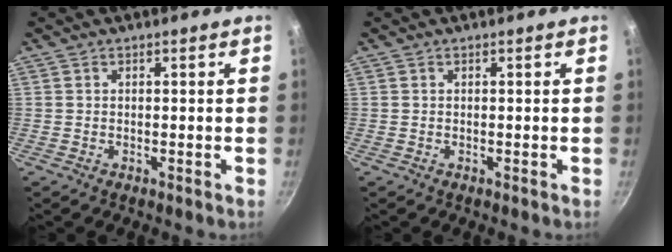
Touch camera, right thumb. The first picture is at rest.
{"total": 0.0}